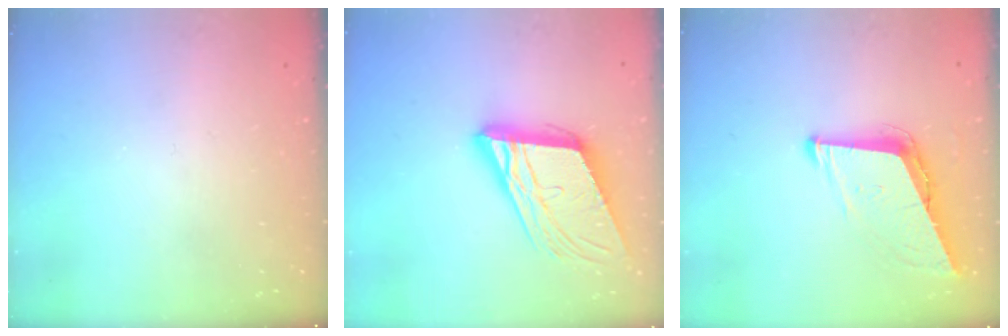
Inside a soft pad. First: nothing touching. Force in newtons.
{"total": 18.1, "press": 17.7, "slide": 3.6}
{"total": 9.0, "press": 8.6, "slide": 2.6}